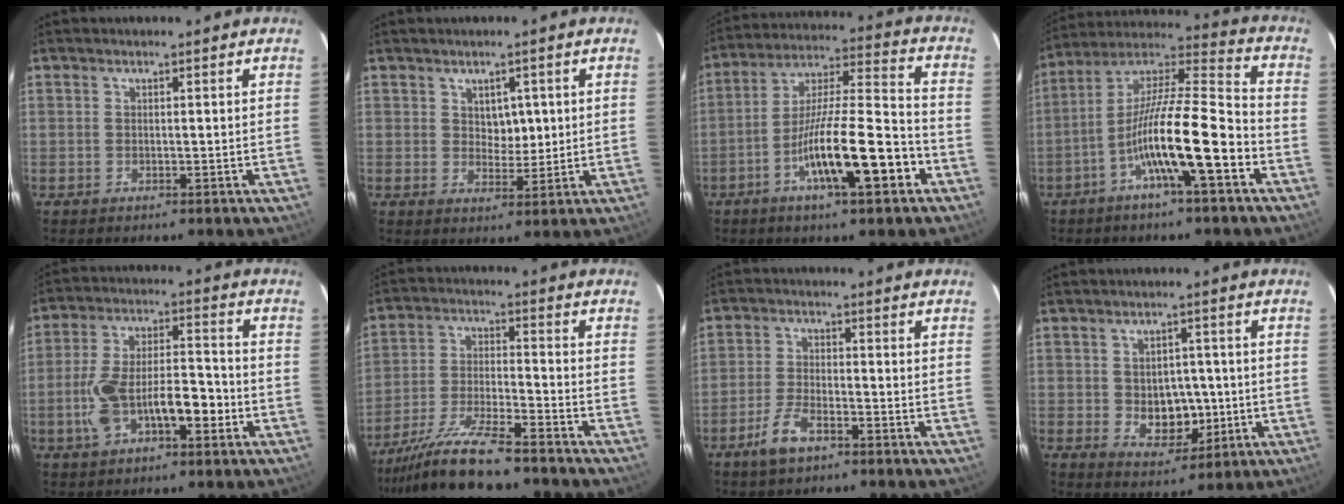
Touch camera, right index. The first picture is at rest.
{"total": 3.7, "force": [1.1, 2.4, 2.6], "torque": [-0.032, -0.001, 0.022]}
{"total": 15.6, "force": [-6.5, 1.9, 14.0], "torque": [-0.247, 0.000, -0.110]}
{"total": 15.4, "force": [-6.0, 1.1, 14.1], "torque": [-0.257, 0.011, -0.108]}
{"total": 11.9, "force": [-3.7, 4.4, 10.4], "torque": [-0.200, 0.026, -0.062]}
{"total": 12.0, "force": [-10.3, 0.9, 6.2], "torque": [-0.114, -0.016, -0.183]}
{"total": 5.1, "force": [-3.4, 1.7, 3.4], "torque": [-0.078, -0.003, -0.063]}
{"total": 7.0, "force": [-0.7, 4.8, 5.1], "torque": [-0.071, 0.004, 0.001]}